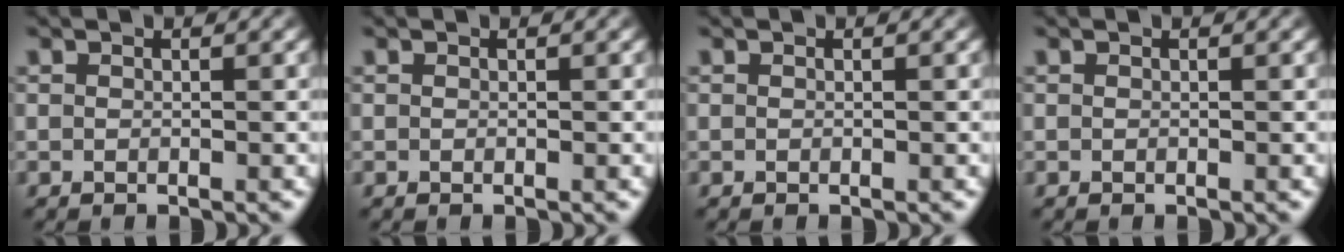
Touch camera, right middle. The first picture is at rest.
{"total": 0.0}
{"total": 0.0}
{"total": 0.0}